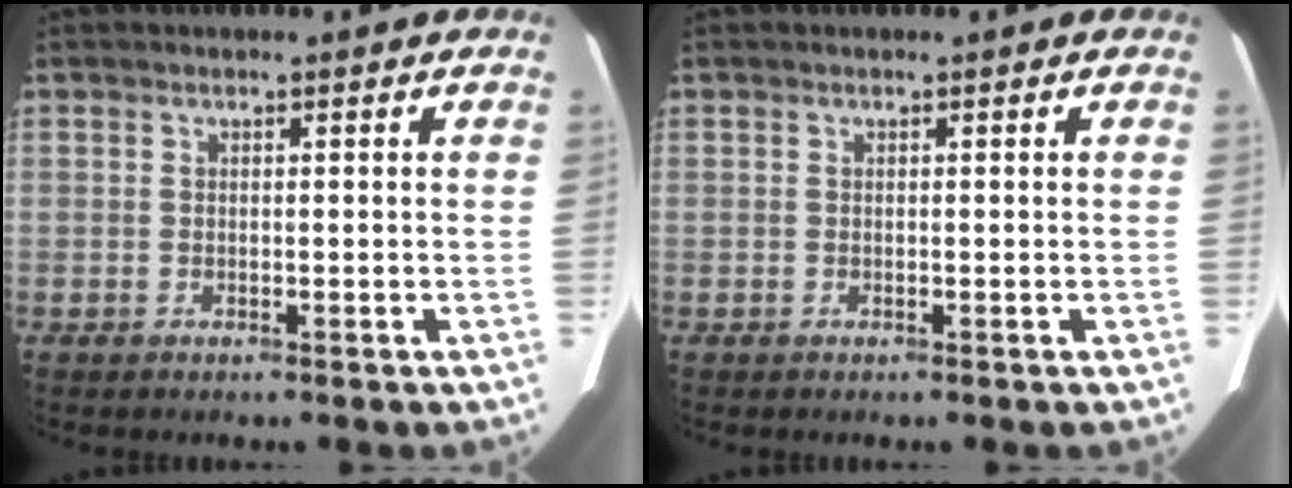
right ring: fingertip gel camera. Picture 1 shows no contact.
{"total": 0.0}